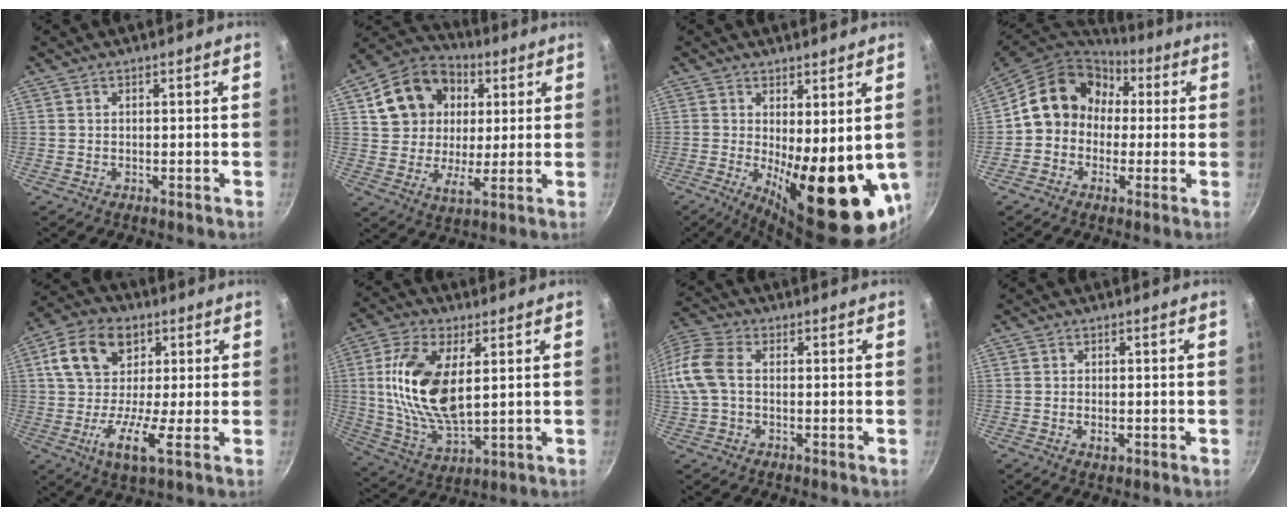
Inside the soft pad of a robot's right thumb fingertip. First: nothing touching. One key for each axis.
{"total": 15.9, "fx": 5.3, "fy": 12.4, "fz": 8.4, "tx": -0.130, "ty": 0.007, "tz": 0.078}
{"total": 17.5, "fx": -1.7, "fy": 6.2, "fz": 16.2, "tx": -0.200, "ty": -0.032, "tz": -0.008}
{"total": 14.9, "fx": 1.6, "fy": 12.6, "fz": 7.7, "tx": -0.094, "ty": 0.041, "tz": 0.005}
{"total": 13.4, "fx": 1.6, "fy": 7.9, "fz": 10.7, "tx": -0.176, "ty": 0.011, "tz": 0.005}
{"total": 17.1, "fx": 3.1, "fy": 8.6, "fz": 14.4, "tx": -0.275, "ty": -0.010, "tz": 0.064}
{"total": 13.6, "fx": 0.8, "fy": 9.1, "fz": 10.0, "tx": -0.229, "ty": 0.027, "tz": -0.001}
{"total": 1.9, "fx": -0.5, "fy": 1.1, "fz": 1.5, "tx": -0.025, "ty": -0.002, "tz": -0.008}